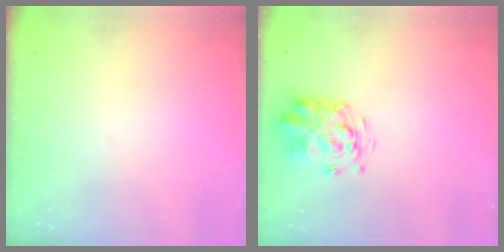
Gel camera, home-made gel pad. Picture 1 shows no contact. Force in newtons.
{"total": 3.3, "press": 3.2, "slide": 0.8}